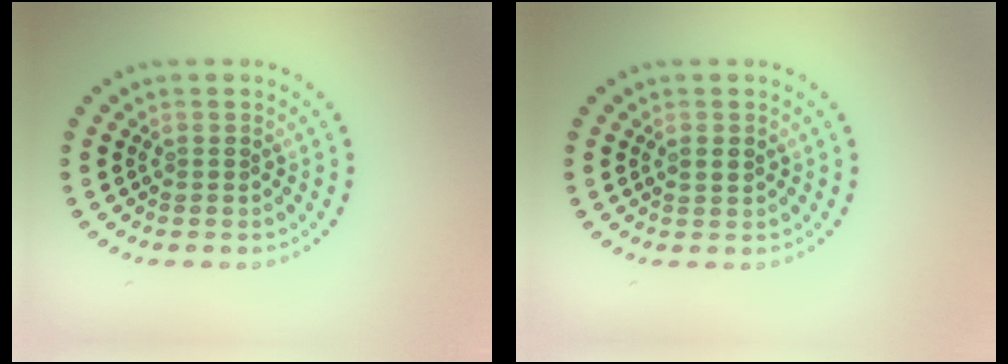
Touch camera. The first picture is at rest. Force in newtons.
{"total": 1.5, "press": 1.4, "slide": 0.1}